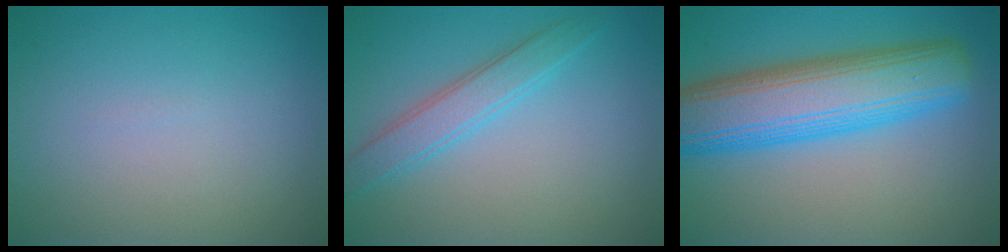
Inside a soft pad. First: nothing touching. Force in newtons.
{"total": 3.0, "press": 3.0, "slide": 0.1}
{"total": 10.3, "press": 10.3, "slide": 0.5}